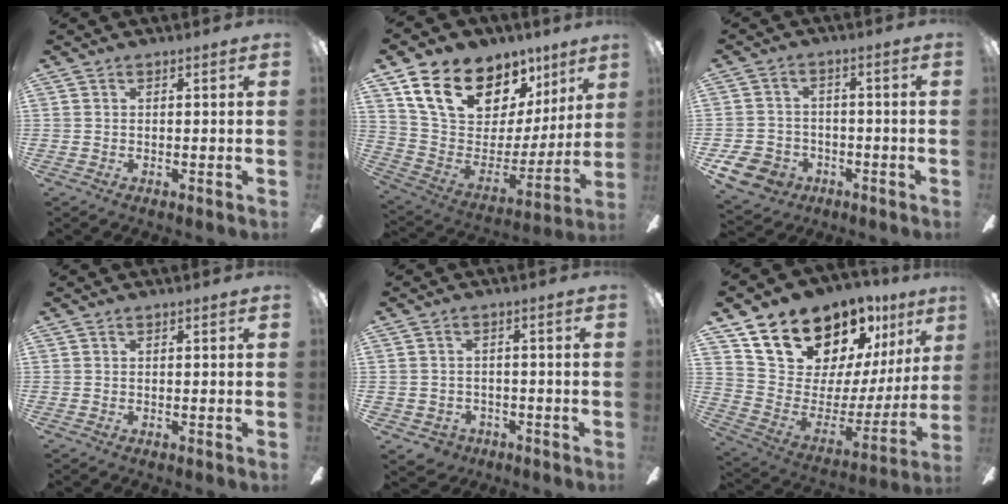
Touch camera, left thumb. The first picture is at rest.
{"total": 19.5, "force": [13.1, 11.2, 9.1], "torque": [-0.154, -0.085, 0.245]}
{"total": 8.1, "force": [-4.1, 6.5, 2.7], "torque": [-0.064, 0.030, -0.075]}
{"total": 0.0}
{"total": 2.8, "force": [-0.8, 2.6, 0.3], "torque": [-0.019, 0.002, -0.017]}
{"total": 19.8, "force": [16.1, 9.3, 6.9], "torque": [-0.119, -0.118, 0.301]}